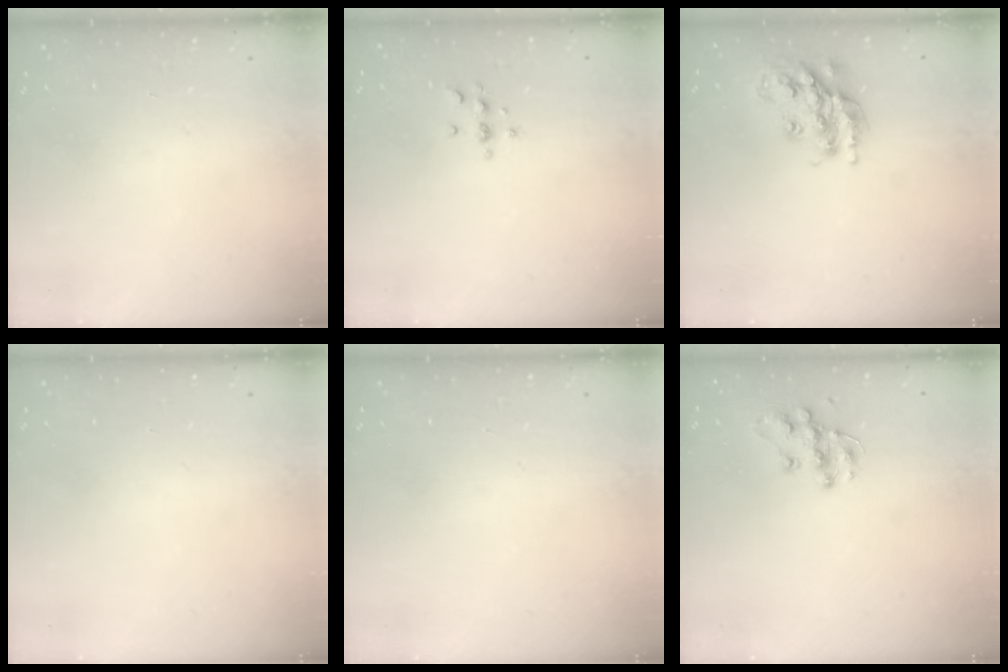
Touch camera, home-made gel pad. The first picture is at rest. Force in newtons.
{"total": 3.9, "press": 3.8, "slide": 0.5}
{"total": 17.5, "press": 17.5, "slide": 1.3}
{"total": 0.0}
{"total": 0.0}
{"total": 11.3, "press": 11.2, "slide": 0.7}